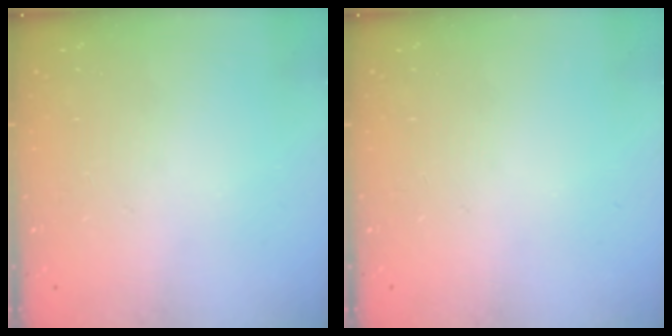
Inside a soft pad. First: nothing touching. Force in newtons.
{"total": 0.0}